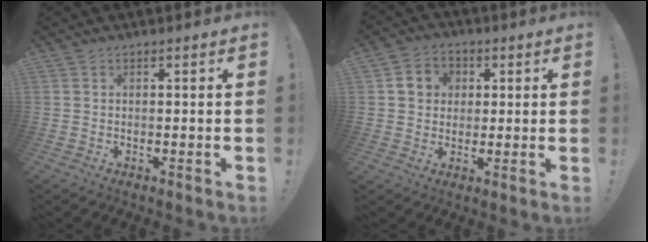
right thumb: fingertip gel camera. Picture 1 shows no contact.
{"total": 7.4, "force": [1.6, 6.7, 2.7], "torque": [-0.046, 0.006, 0.035]}